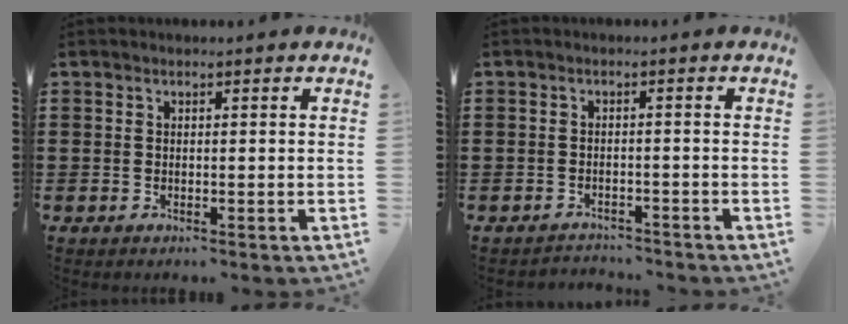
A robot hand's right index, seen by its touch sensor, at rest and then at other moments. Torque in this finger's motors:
{"motor_torque": [-1.72, 0.42, -0.78, -0.21]}